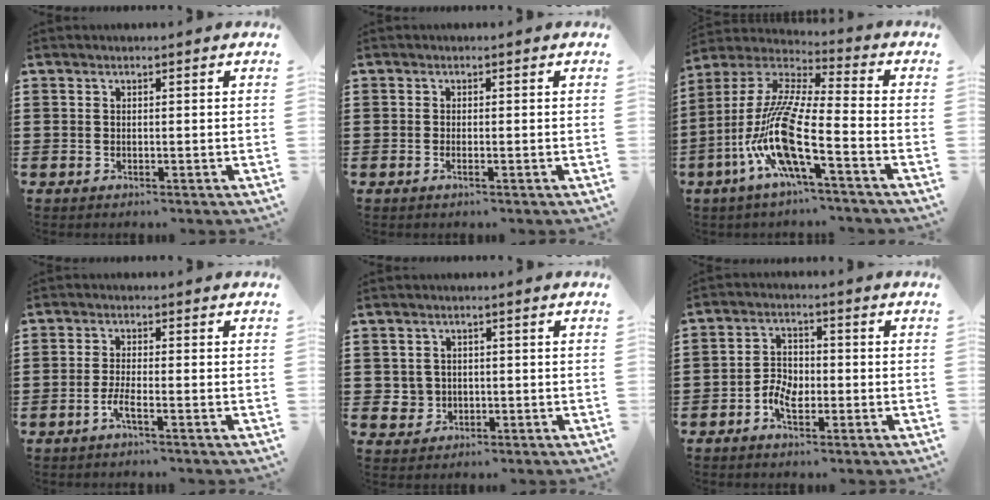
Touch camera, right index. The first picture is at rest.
{"total": 0.6, "force": [-0.2, 0.0, 0.5], "torque": [-0.011, -0.003, -0.003]}
{"total": 13.2, "force": [-6.3, 1.9, 11.4], "torque": [-0.257, -0.023, -0.130]}
{"total": 2.6, "force": [-1.4, 0.1, 2.2], "torque": [-0.052, -0.005, -0.031]}
{"total": 2.1, "force": [-0.1, 2.1, 0.3], "torque": [-0.016, 0.007, -0.005]}
{"total": 4.0, "force": [-1.8, 2.2, 2.7], "torque": [-0.066, -0.002, -0.038]}